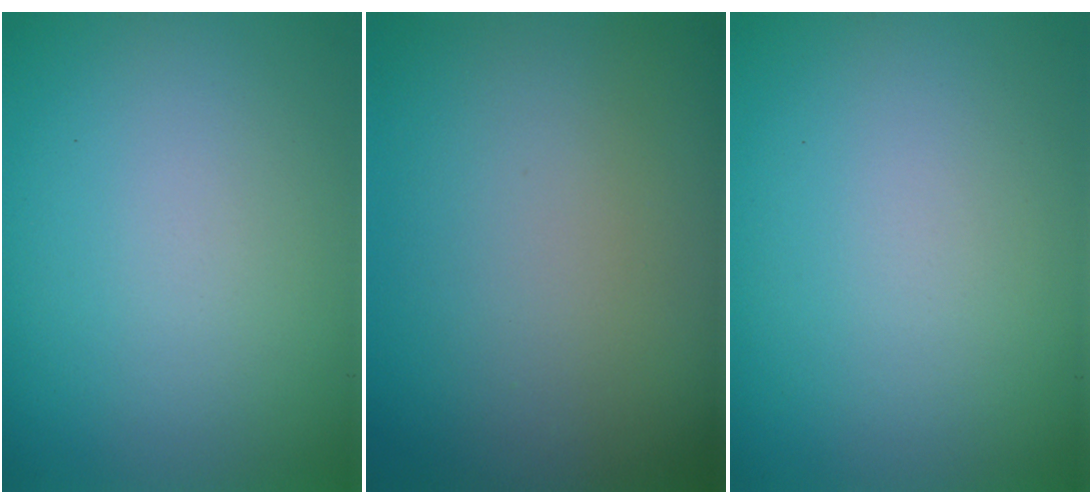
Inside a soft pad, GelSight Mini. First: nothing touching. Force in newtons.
{"total": 0.0}
{"total": 0.0}